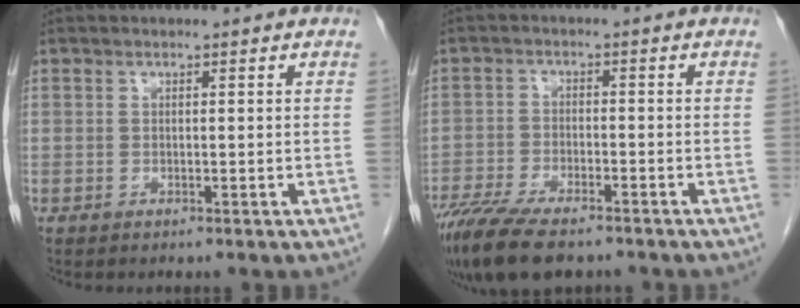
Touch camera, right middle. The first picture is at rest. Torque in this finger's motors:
{"motor_torque": [1.18, -0.96, 0.18, 0.10]}